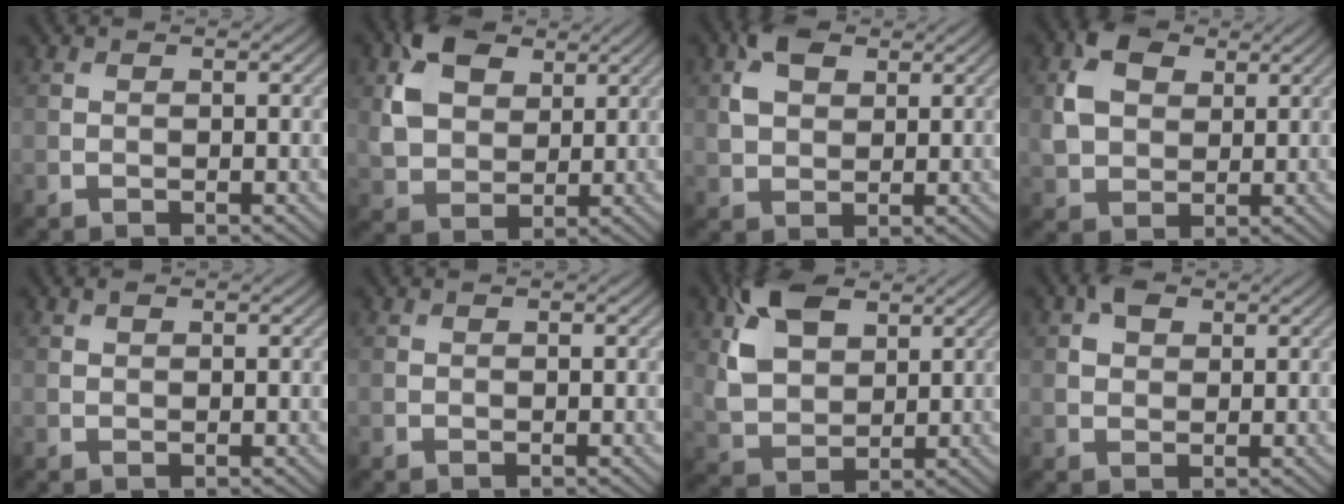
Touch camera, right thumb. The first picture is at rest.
{"total": 8.3, "force": [3.5, 5.8, 4.9], "torque": [-0.119, 0.003, 0.063]}
{"total": 5.0, "force": [2.1, 3.3, 3.2], "torque": [-0.072, 0.004, 0.037]}
{"total": 6.6, "force": [2.2, 4.9, 3.9], "torque": [-0.097, 0.006, 0.039]}
{"total": 0.7, "force": [0.5, 0.4, 0.3], "torque": [-0.008, -0.001, 0.010]}
{"total": 0.0}
{"total": 9.7, "force": [4.3, 5.8, 6.5], "torque": [-0.161, 0.006, 0.086]}
{"total": 2.9, "force": [1.3, 2.0, 1.6], "torque": [-0.035, 0.003, 0.021]}